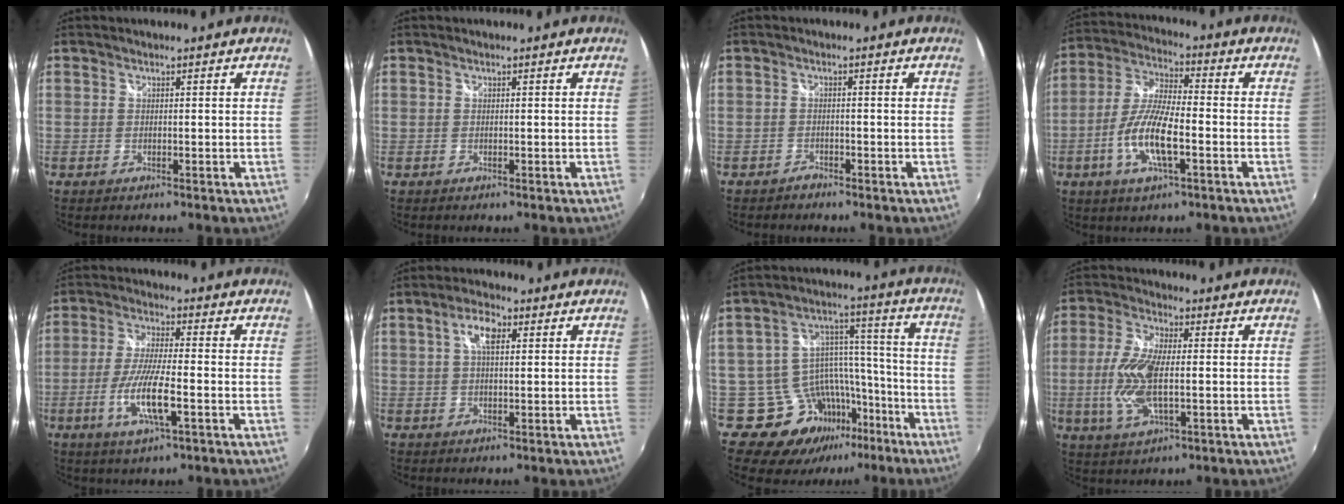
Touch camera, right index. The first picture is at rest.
{"total": 0.0}
{"total": 1.5, "force": [-1.4, 0.6, 0.0], "torque": [-0.004, -0.002, -0.027]}
{"total": 11.4, "force": [-3.7, 3.3, 10.3], "torque": [-0.218, -0.004, -0.074]}
{"total": 9.8, "force": [-3.3, 1.6, 9.1], "torque": [-0.184, -0.012, -0.063]}
{"total": 4.8, "force": [1.6, 2.0, 4.0], "torque": [-0.072, 0.013, 0.027]}
{"total": 14.4, "force": [-9.1, 10.2, 4.6], "torque": [-0.077, 0.058, -0.123]}
{"total": 11.3, "force": [-1.2, 4.4, 10.3], "torque": [-0.223, -0.002, -0.025]}